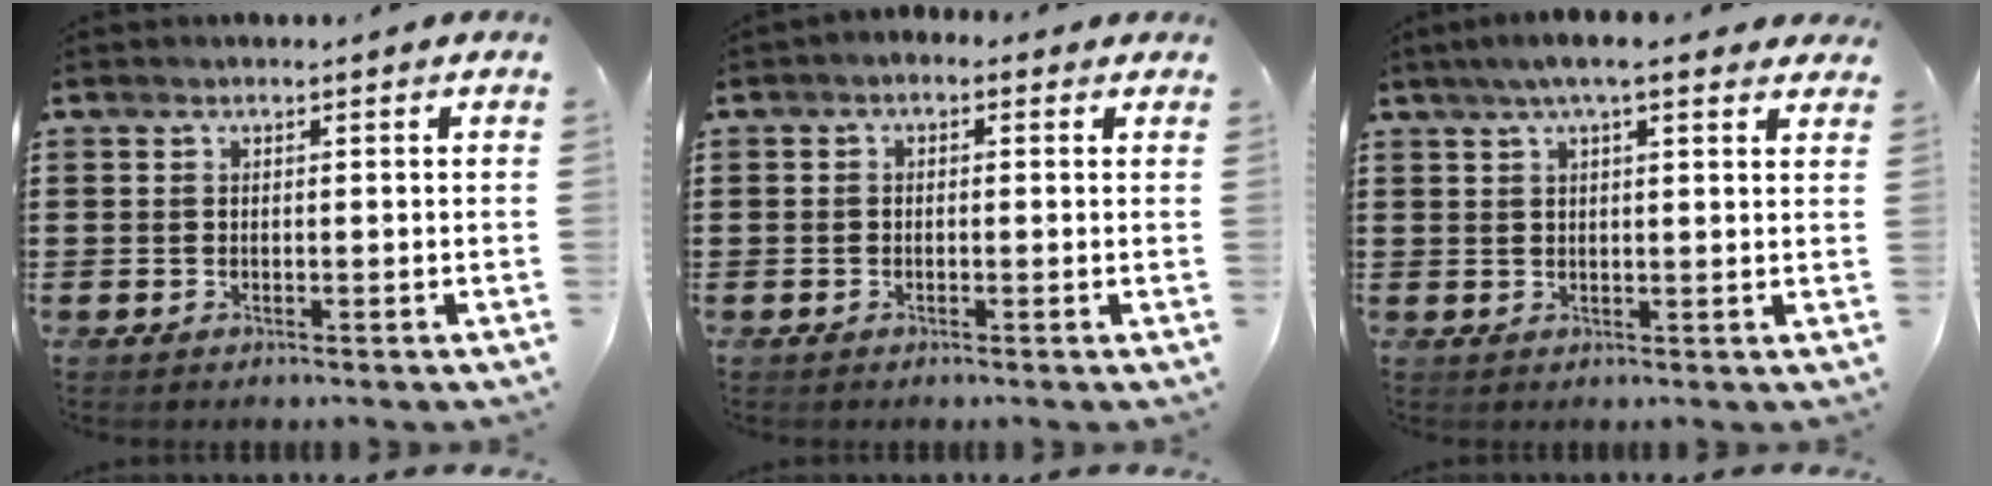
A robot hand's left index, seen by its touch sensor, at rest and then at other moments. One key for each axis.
{"total": 1.1, "fx": -0.6, "fy": 0.7, "fz": 0.5, "tx": -0.013, "ty": 0.004, "tz": -0.013}
{"total": 5.7, "fx": 4.0, "fy": 0.8, "fz": 4.0, "tx": -0.085, "ty": 0.004, "tz": 0.070}